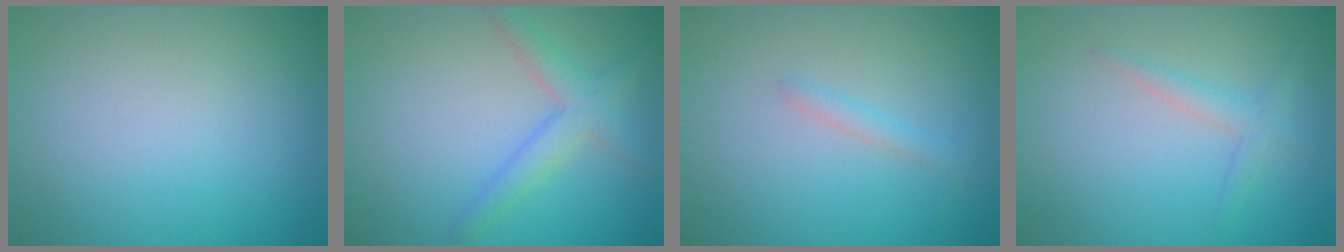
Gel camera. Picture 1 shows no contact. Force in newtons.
{"total": 3.1, "press": 3.1, "slide": 0.2}
{"total": 1.1, "press": 1.1, "slide": 0.1}
{"total": 1.6, "press": 1.6, "slide": 0.0}